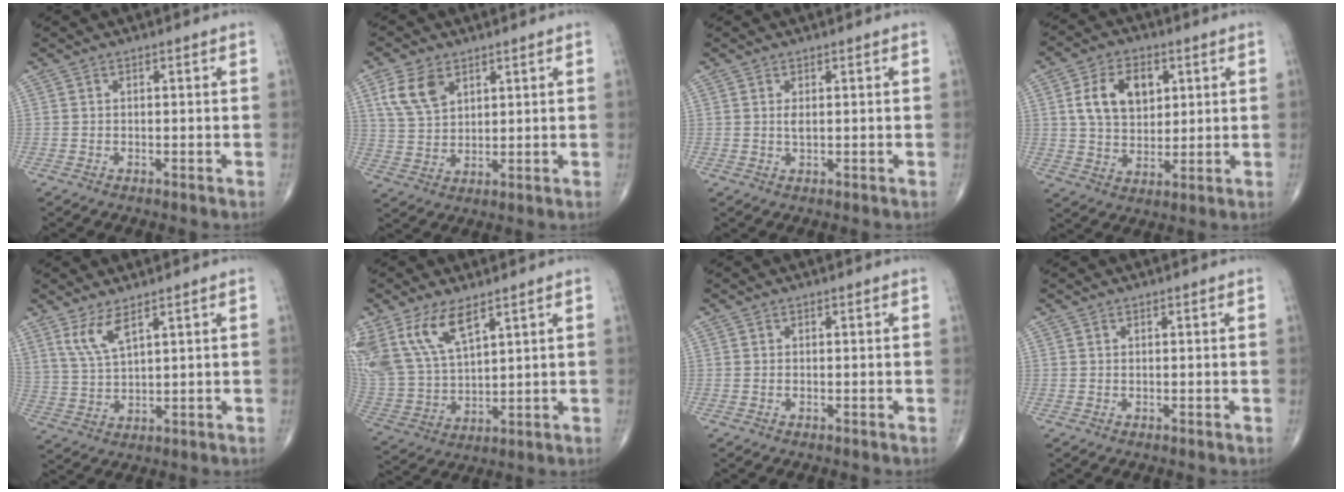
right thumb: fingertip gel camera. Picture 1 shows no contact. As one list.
[{"total": 7.8, "force": [3.8, 4.8, 4.8], "torque": [-0.083, -0.010, 0.082]}, {"total": 1.3, "force": [0.3, 0.5, 1.2], "torque": [-0.025, -0.002, 0.009]}, {"total": 11.1, "force": [3.3, 7.3, 7.7], "torque": [-0.111, -0.007, 0.062]}, {"total": 6.0, "force": [3.8, 1.6, 4.3], "torque": [-0.093, -0.023, 0.087]}, {"total": 14.2, "force": [8.2, 6.3, 9.7], "torque": [-0.196, -0.025, 0.180]}, {"total": 0.0}, {"total": 0.0}]